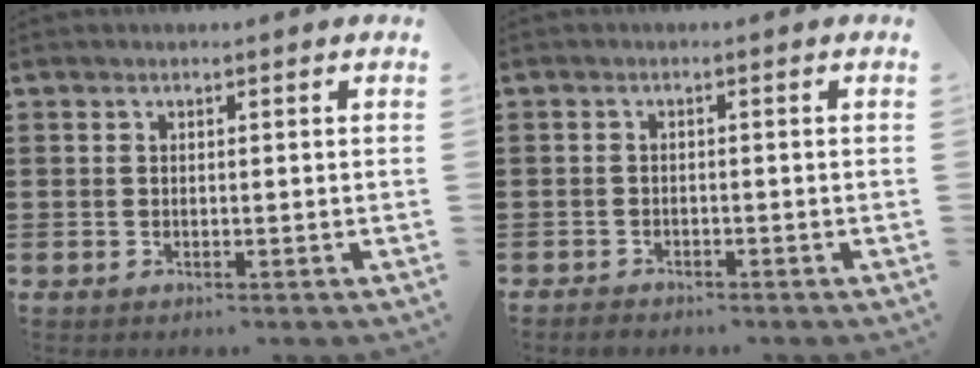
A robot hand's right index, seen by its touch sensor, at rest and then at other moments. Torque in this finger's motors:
{"motor_torque": [0.17, 0.29, -1.05, -0.21]}